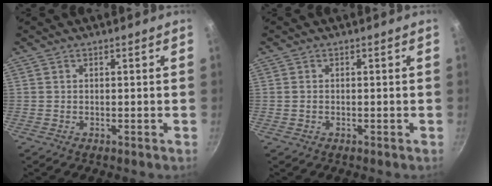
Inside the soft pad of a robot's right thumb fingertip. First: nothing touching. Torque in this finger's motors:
{"motor_torque": [-0.05, -0.09, -0.15, -0.18, 0.02]}